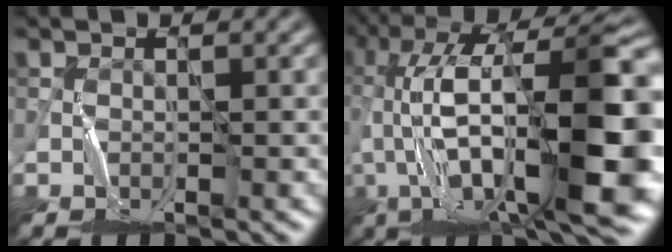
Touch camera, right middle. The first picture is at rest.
{"total": 17.1, "force": [-1.0, 6.0, 16.0], "torque": [-0.279, 0.043, -0.023]}